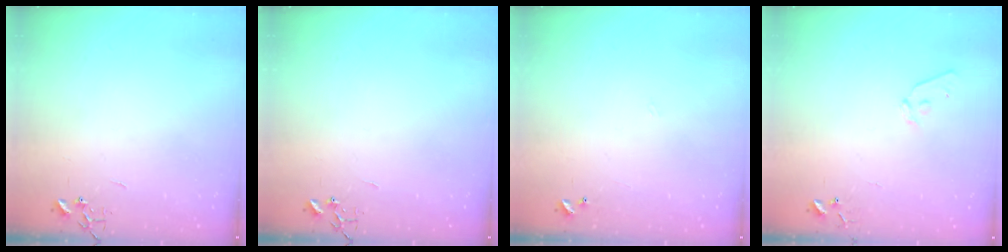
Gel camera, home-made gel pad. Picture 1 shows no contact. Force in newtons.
{"total": 0.0}
{"total": 3.8, "press": 3.8, "slide": 0.5}
{"total": 7.2, "press": 7.2, "slide": 0.5}